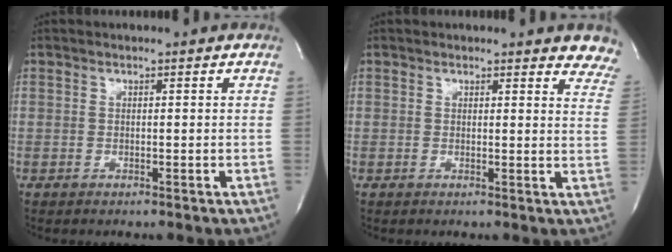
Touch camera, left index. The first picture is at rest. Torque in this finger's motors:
{"motor_torque": [0.33, -0.19, 0.03, 0.03]}